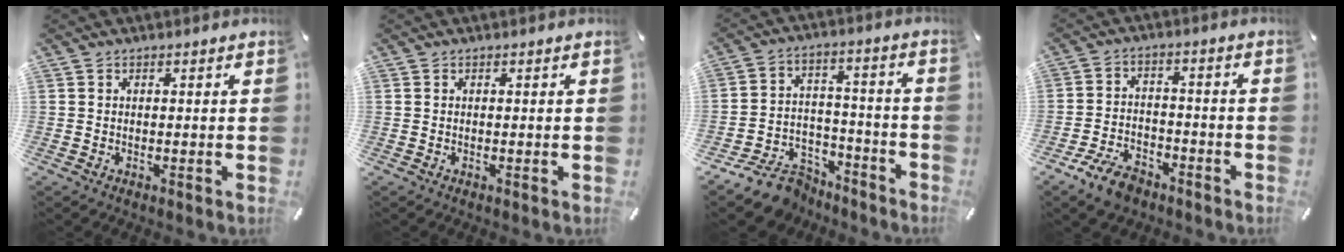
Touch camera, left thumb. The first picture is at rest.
{"total": 0.0}
{"total": 11.9, "force": [-8.7, 7.3, 3.4], "torque": [-0.051, 0.065, -0.154]}
{"total": 7.8, "force": [-5.5, 4.5, 3.2], "torque": [-0.066, 0.031, -0.104]}